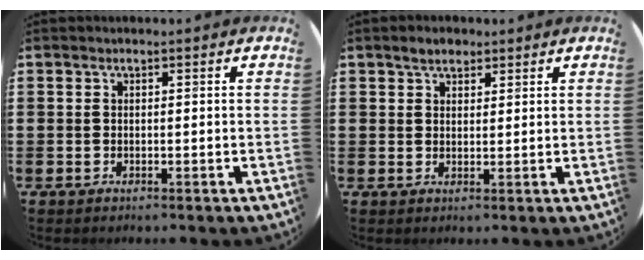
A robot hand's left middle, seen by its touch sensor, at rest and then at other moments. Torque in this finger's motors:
{"motor_torque": [0.28, -0.26, 0.04, 0.04]}